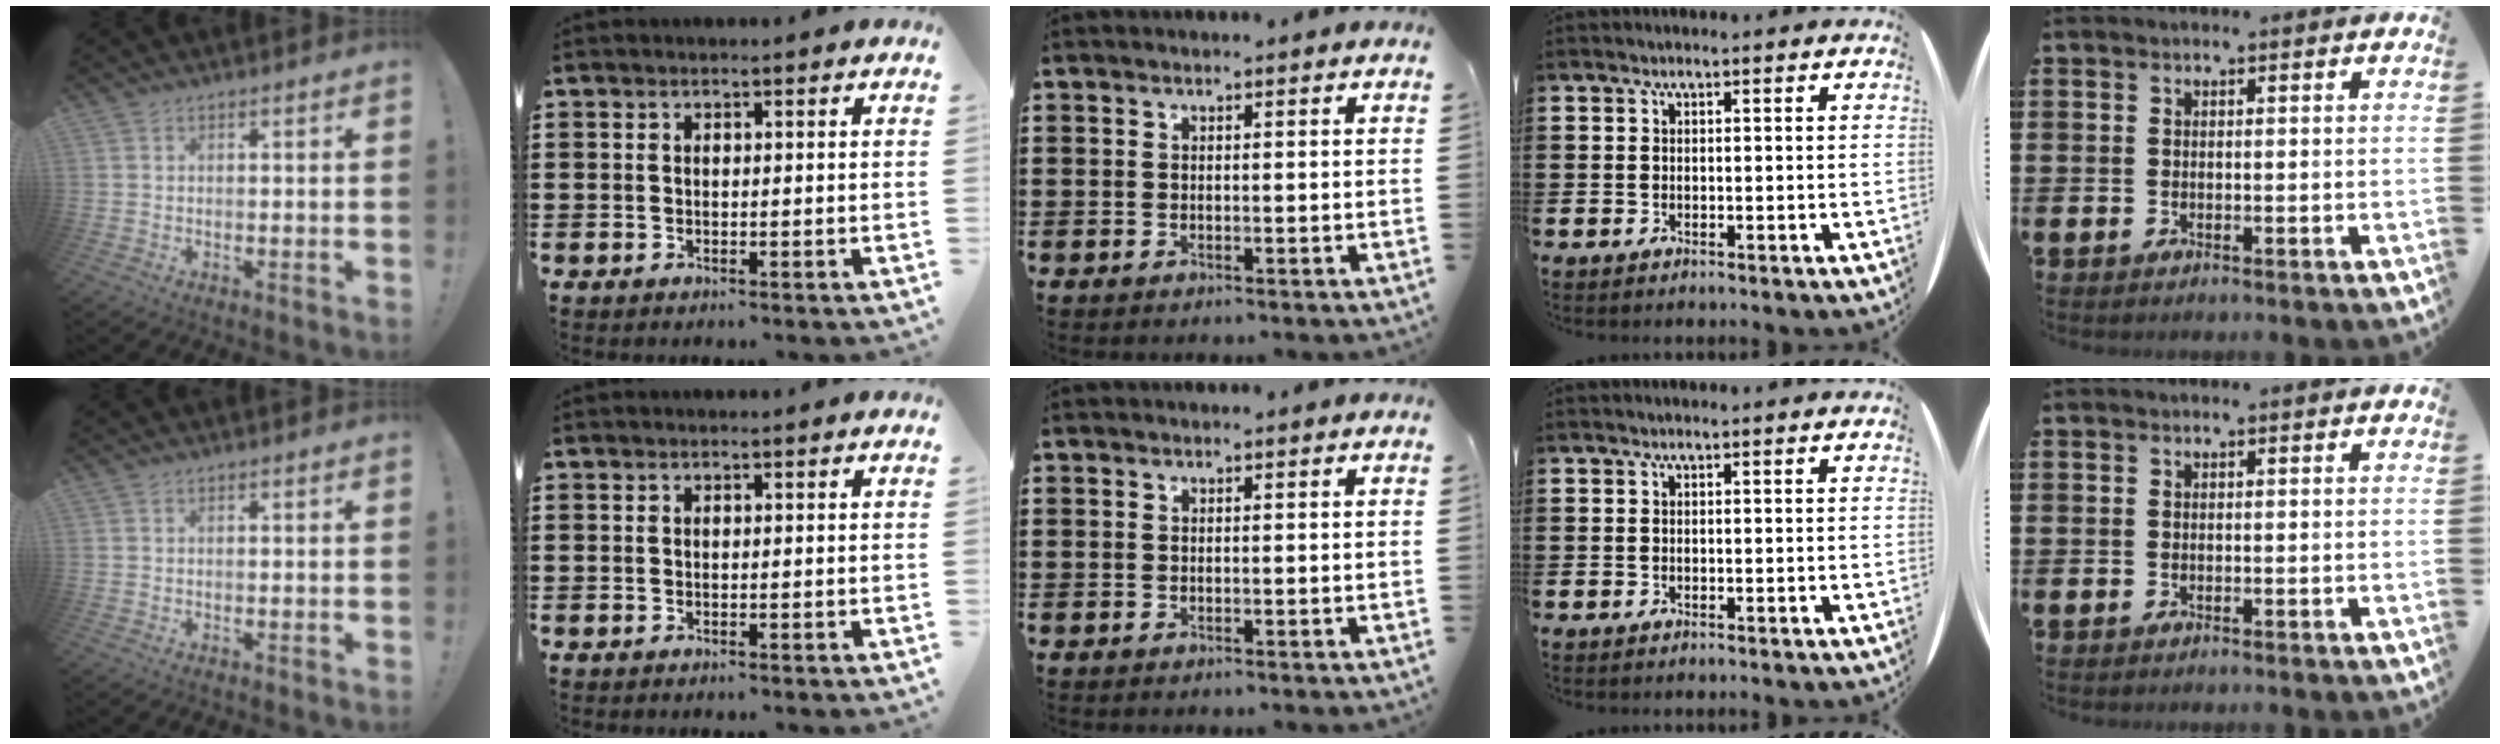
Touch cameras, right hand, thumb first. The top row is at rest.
{}